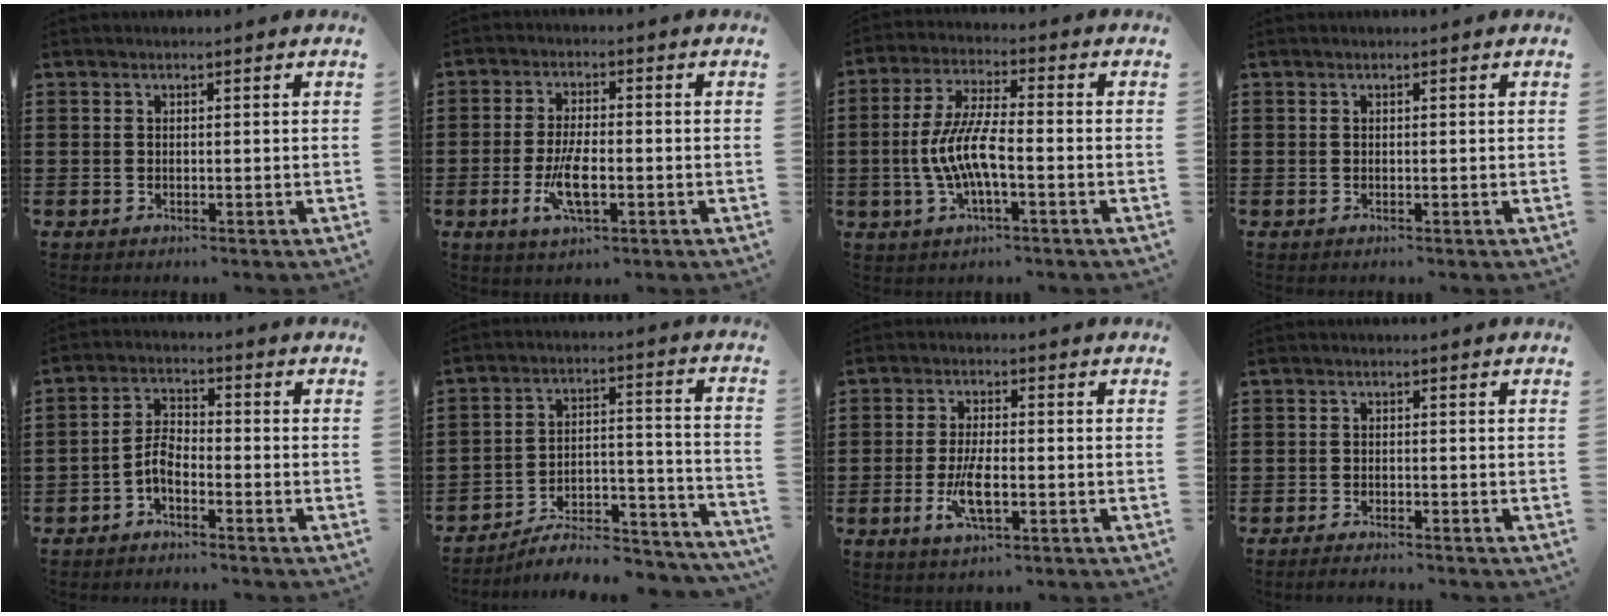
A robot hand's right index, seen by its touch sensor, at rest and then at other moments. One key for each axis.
{"total": 6.9, "fx": -2.0, "fy": 2.3, "fz": 6.2, "tx": -0.136, "ty": -0.011, "tz": -0.039}
{"total": 8.0, "fx": -2.0, "fy": 2.1, "fz": 7.4, "tx": -0.166, "ty": -0.012, "tz": -0.044}
{"total": 0.0}
{"total": 4.1, "fx": -2.3, "fy": 1.9, "fz": 2.9, "tx": -0.074, "ty": 0.003, "tz": -0.051}
{"total": 6.4, "fx": -5.6, "fy": 1.9, "fz": 2.6, "tx": -0.036, "ty": 0.008, "tz": -0.107}
{"total": 6.1, "fx": -1.7, "fy": 2.0, "fz": 5.5, "tx": -0.118, "ty": -0.009, "tz": -0.034}
{"total": 1.3, "fx": -1.3, "fy": 0.0, "fz": 0.1, "tx": -0.005, "ty": 0.000, "tz": -0.026}